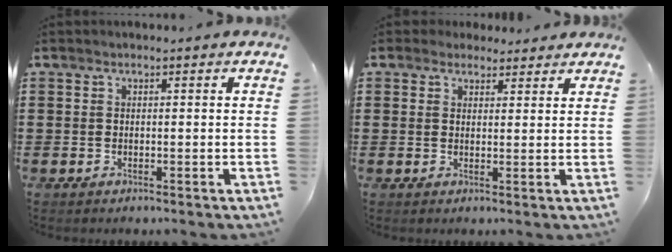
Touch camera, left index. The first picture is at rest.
{"total": 2.7, "force": [2.4, 1.3, 0.3], "torque": [-0.004, 0.000, 0.044]}